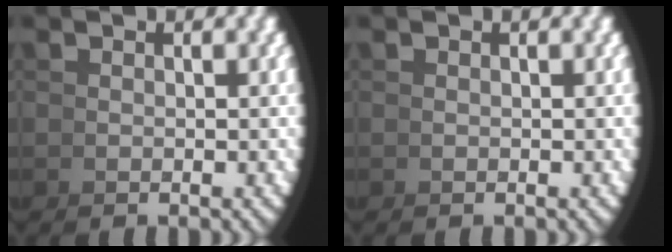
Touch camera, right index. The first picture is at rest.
{"total": 0.0}